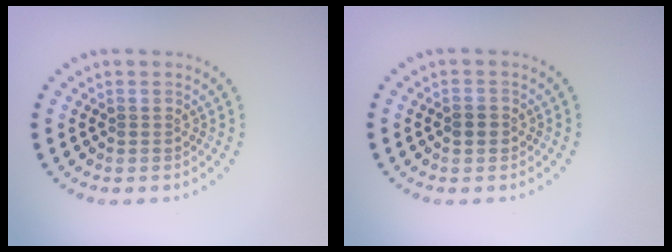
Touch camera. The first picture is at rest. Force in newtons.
{"total": 1.3, "press": 1.3, "slide": 0.1}